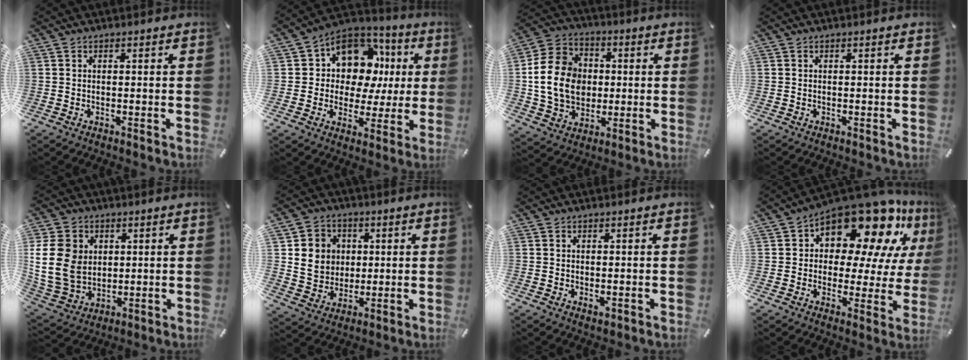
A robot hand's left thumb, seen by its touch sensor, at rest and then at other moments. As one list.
[{"total": 12.8, "force": [4.4, 10.5, 5.9], "torque": [-0.102, -0.030, 0.086]}, {"total": 15.0, "force": [-0.1, 12.7, 8.0], "torque": [-0.169, 0.014, -0.002]}, {"total": 0.0}, {"total": 15.3, "force": [2.5, 12.8, 8.0], "torque": [-0.176, -0.006, 0.046]}, {"total": 9.5, "force": [1.6, 9.0, 2.4], "torque": [-0.041, 0.000, 0.034]}, {"total": 0.9, "force": [0.1, 0.7, 0.6], "torque": [-0.012, 0.002, 0.001]}, {"total": 18.5, "force": [13.0, 8.1, 10.3], "torque": [-0.160, -0.109, 0.218]}]